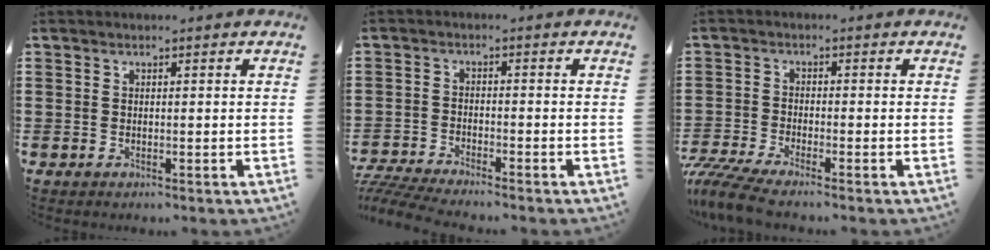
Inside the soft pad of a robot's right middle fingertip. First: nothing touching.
{"total": 4.3, "force": [-4.1, -0.1, 1.1], "torque": [-0.042, -0.015, -0.088]}
{"total": 4.4, "force": [-3.9, 0.0, 2.1], "torque": [-0.065, -0.021, -0.083]}